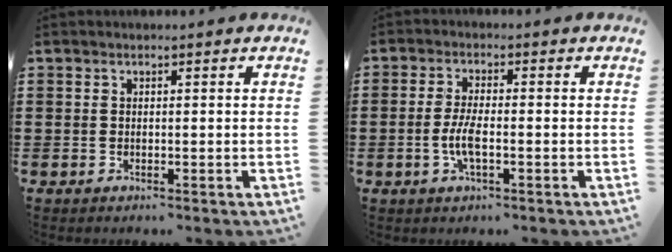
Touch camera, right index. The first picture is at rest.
{"total": 4.2, "force": [-1.0, 1.2, 3.9], "torque": [-0.088, -0.003, -0.025]}